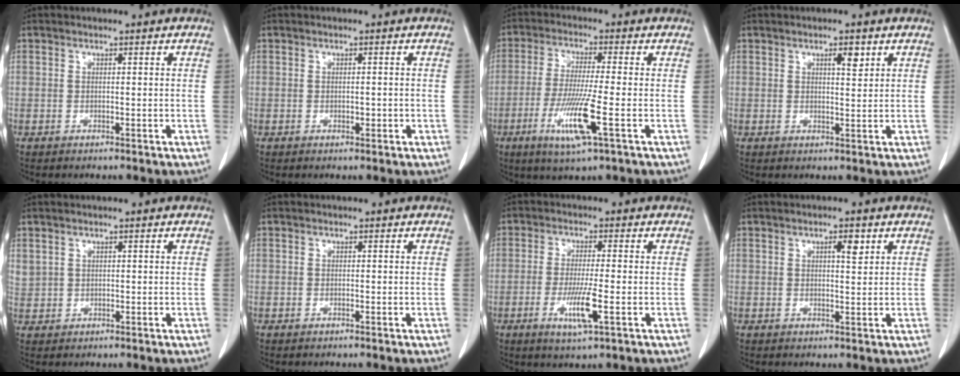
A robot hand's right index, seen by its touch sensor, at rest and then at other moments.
{"total": 1.0, "force": [-0.2, 0.5, 0.9], "torque": [-0.015, 0.000, 0.001]}
{"total": 9.6, "force": [-3.5, -0.1, 9.0], "torque": [-0.179, -0.023, -0.068]}
{"total": 2.5, "force": [1.3, 0.6, 2.1], "torque": [-0.033, -0.005, 0.020]}
{"total": 2.2, "force": [1.2, 1.8, 0.6], "torque": [-0.013, 0.011, 0.033]}
{"total": 0.0}
{"total": 6.2, "force": [-2.1, 0.1, 5.8], "torque": [-0.114, -0.015, -0.037]}
{"total": 2.5, "force": [1.2, 0.6, 2.1], "torque": [-0.035, -0.004, 0.017]}